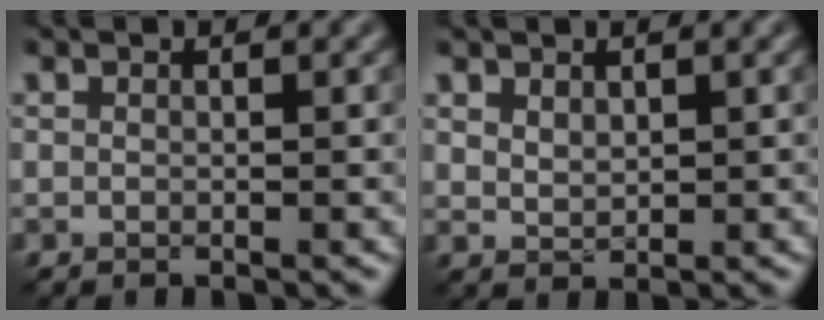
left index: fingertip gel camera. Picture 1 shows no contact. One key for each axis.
{"total": 1.4, "fx": 0.9, "fy": 0.8, "fz": 0.7, "tx": -0.016, "ty": -0.001, "tz": 0.021}